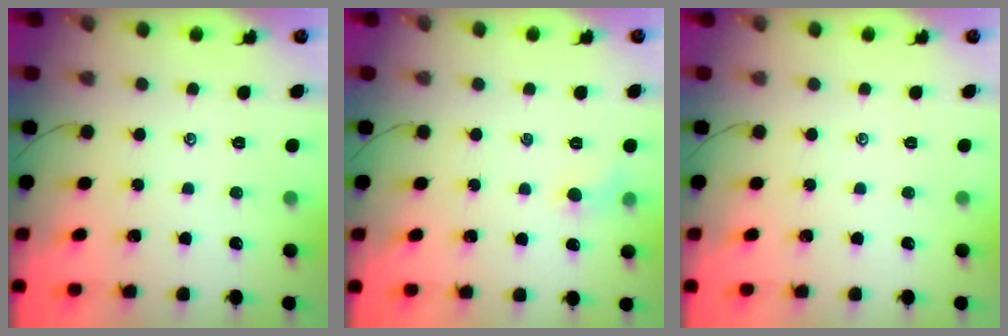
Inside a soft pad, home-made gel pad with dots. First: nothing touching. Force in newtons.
{"total": 3.9, "press": 3.7, "slide": 1.3}
{"total": 0.0}